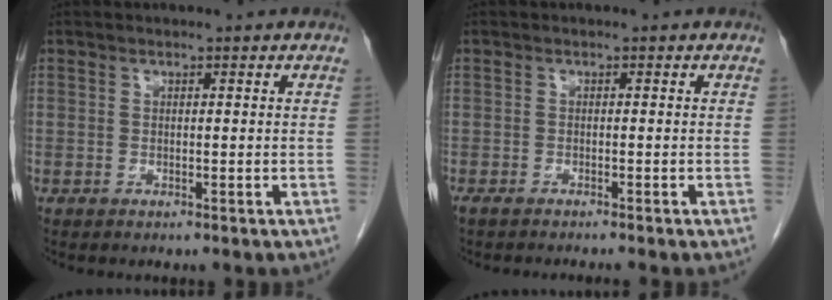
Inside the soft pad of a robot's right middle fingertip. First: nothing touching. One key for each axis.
{"total": 2.6, "fx": -2.3, "fy": -0.2, "fz": 1.2, "tx": -0.013, "ty": -0.001, "tz": -0.033}